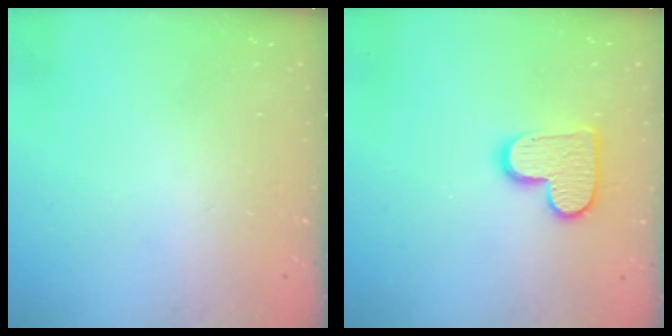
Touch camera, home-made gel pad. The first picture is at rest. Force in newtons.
{"total": 11.9, "press": 11.9, "slide": 0.6}